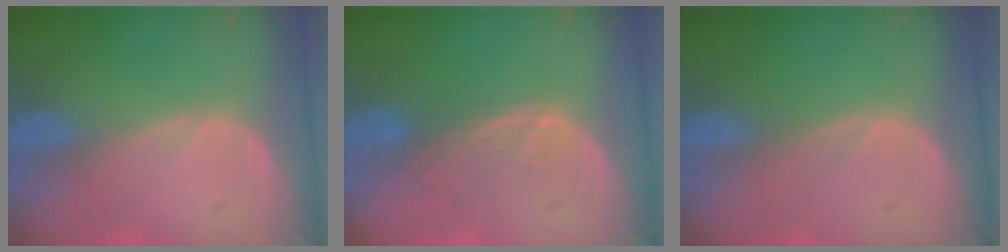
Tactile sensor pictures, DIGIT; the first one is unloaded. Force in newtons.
{"total": 3.5, "press": 2.9, "slide": 2.1}
{"total": 0.0}